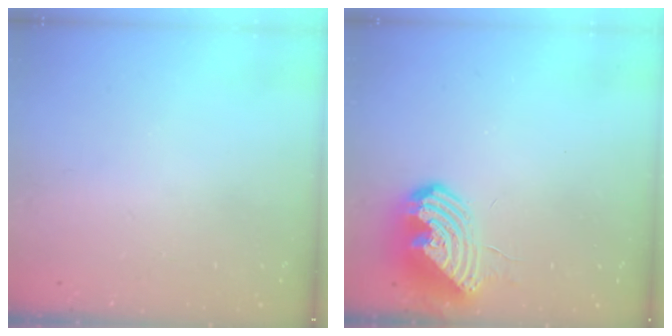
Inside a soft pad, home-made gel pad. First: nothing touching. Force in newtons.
{"total": 12.4, "press": 12.3, "slide": 1.7}